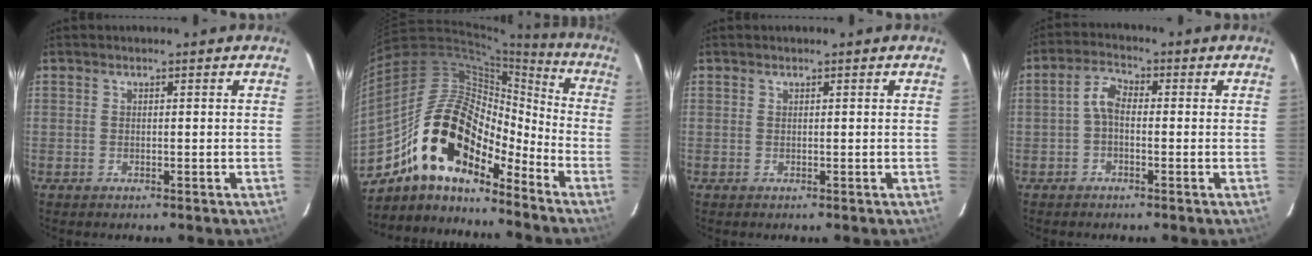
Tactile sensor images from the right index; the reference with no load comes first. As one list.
[{"total": 18.6, "force": [-13.2, 7.7, 10.6], "torque": [-0.183, 0.009, -0.249]}, {"total": 0.0}, {"total": 3.4, "force": [-0.8, 1.9, 2.6], "torque": [-0.056, 0.015, -0.019]}]